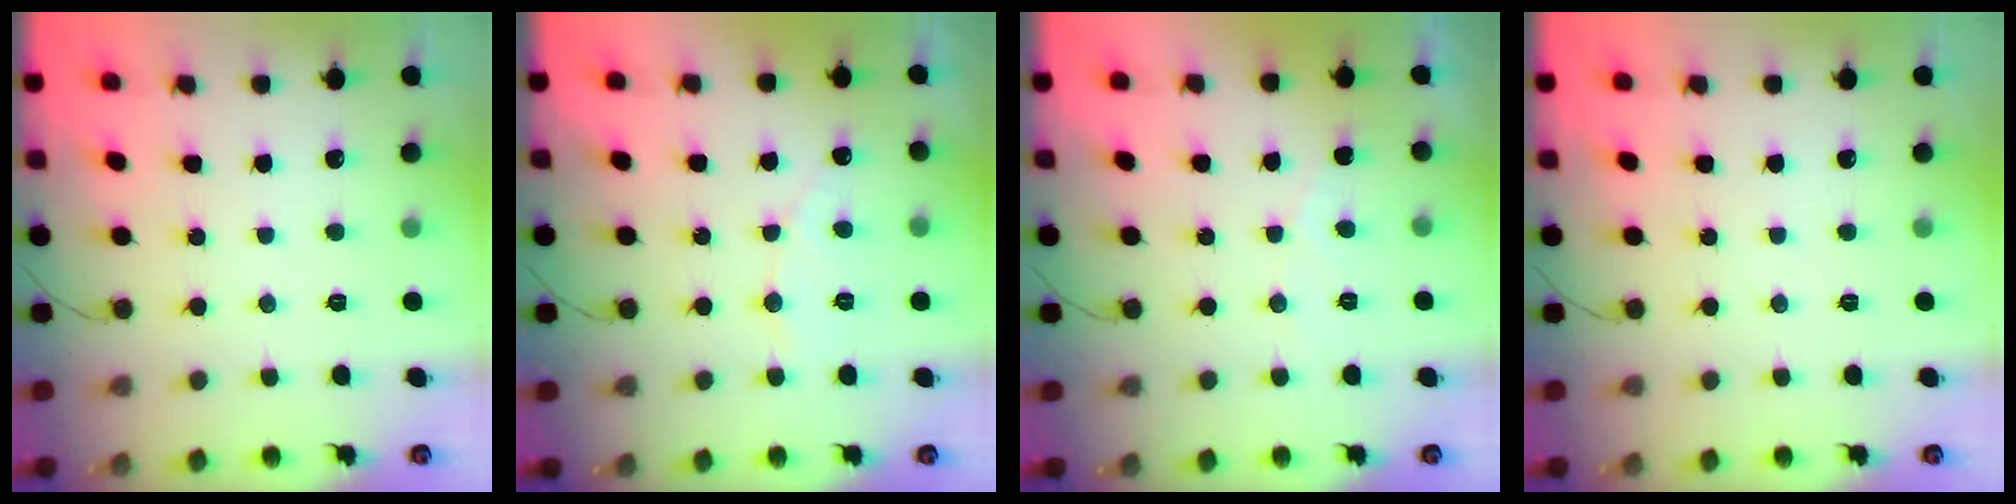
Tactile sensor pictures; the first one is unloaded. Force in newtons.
{"total": 4.8, "press": 4.8, "slide": 0.3}
{"total": 2.2, "press": 2.2, "slide": 0.1}
{"total": 0.0}